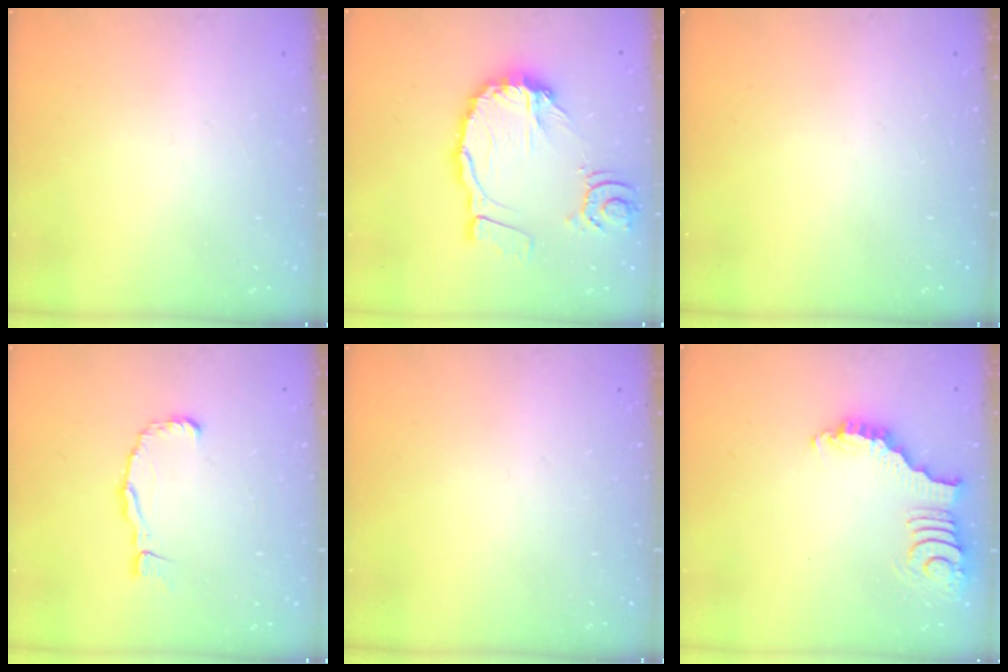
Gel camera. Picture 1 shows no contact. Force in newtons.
{"total": 17.7, "press": 17.6, "slide": 1.9}
{"total": 0.0}
{"total": 5.9, "press": 5.8, "slide": 0.6}
{"total": 0.0}
{"total": 3.4, "press": 3.4, "slide": 0.3}